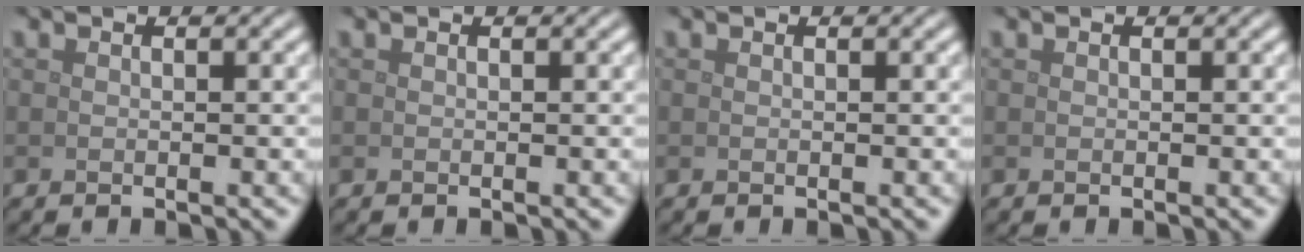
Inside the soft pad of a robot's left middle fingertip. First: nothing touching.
{"total": 0.0}
{"total": 0.0}
{"total": 0.0}